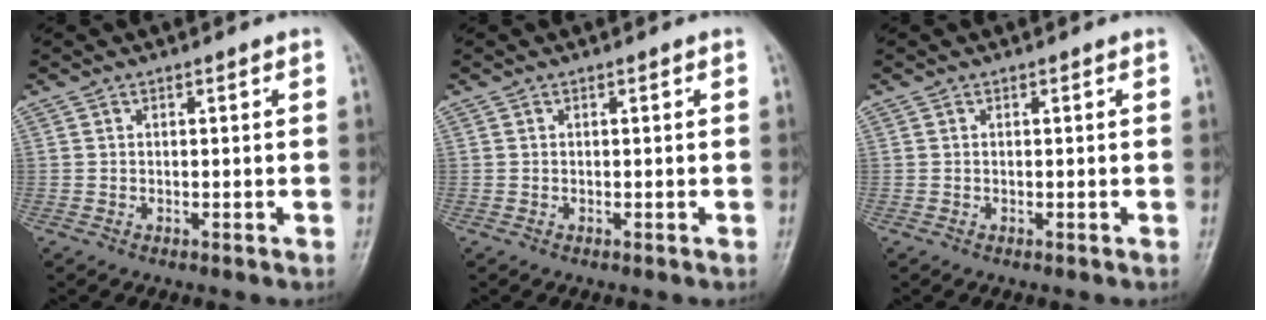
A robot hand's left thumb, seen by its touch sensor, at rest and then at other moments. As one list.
[{"total": 0.0}, {"total": 0.0}]